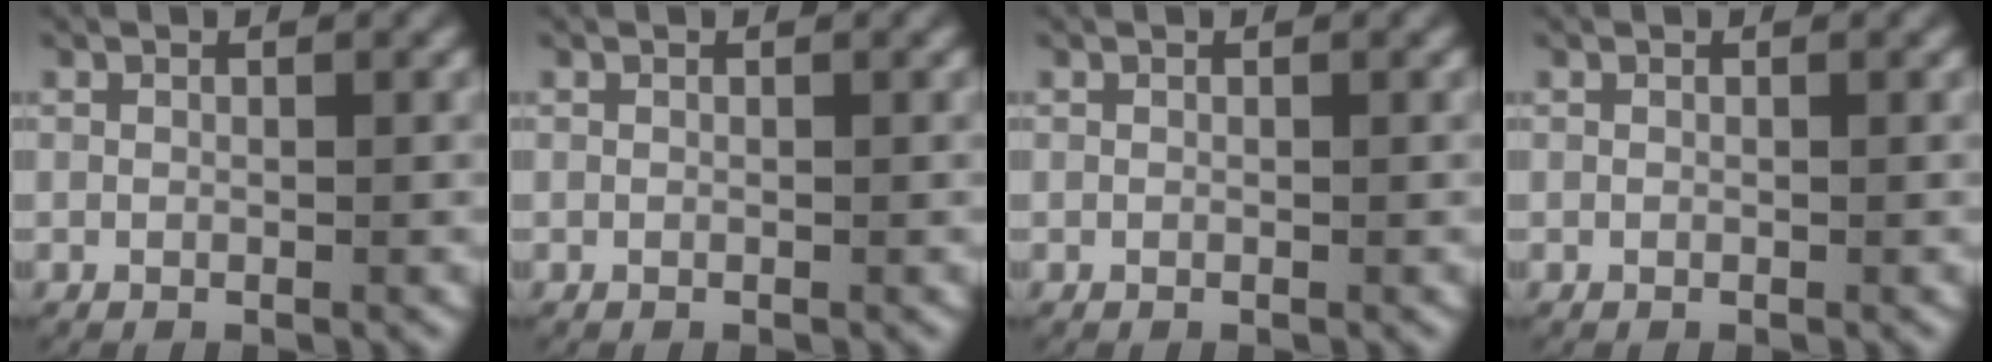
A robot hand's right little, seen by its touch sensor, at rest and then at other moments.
{"total": 0.0}
{"total": 0.0}
{"total": 0.0}